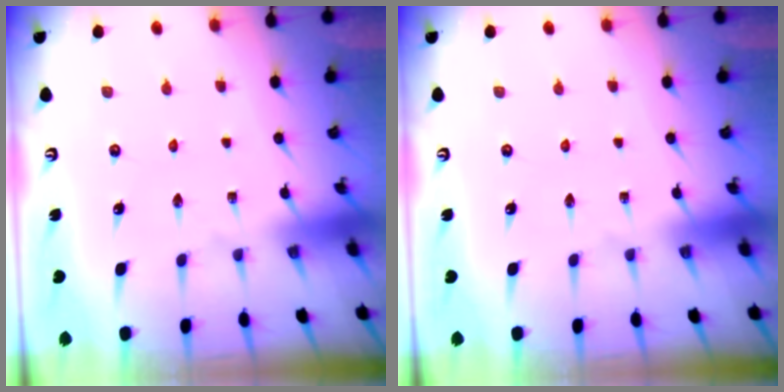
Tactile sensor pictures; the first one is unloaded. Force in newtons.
{"total": 0.0}